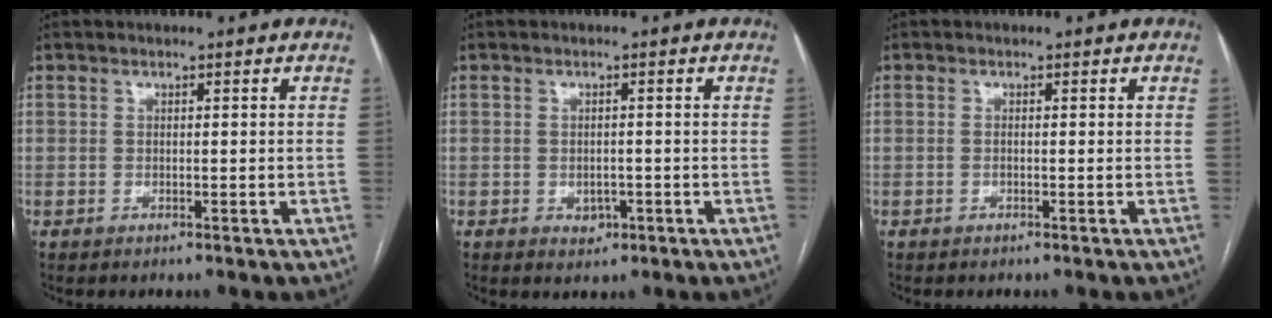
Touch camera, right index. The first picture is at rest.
{"total": 2.0, "force": [-0.8, 1.5, 1.1], "torque": [-0.015, 0.002, -0.004]}
{"total": 0.0}